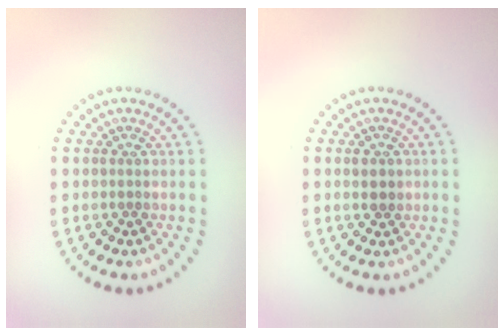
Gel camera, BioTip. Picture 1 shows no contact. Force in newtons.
{"total": 1.3, "press": 1.3, "slide": 0.3}